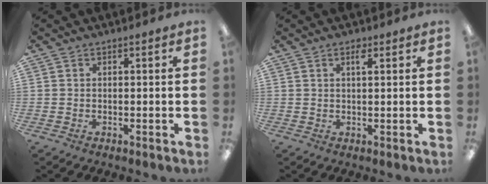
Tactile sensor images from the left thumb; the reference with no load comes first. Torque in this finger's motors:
{"motor_torque": [-0.10, 0.02, -0.14, 0.02, 0.00]}